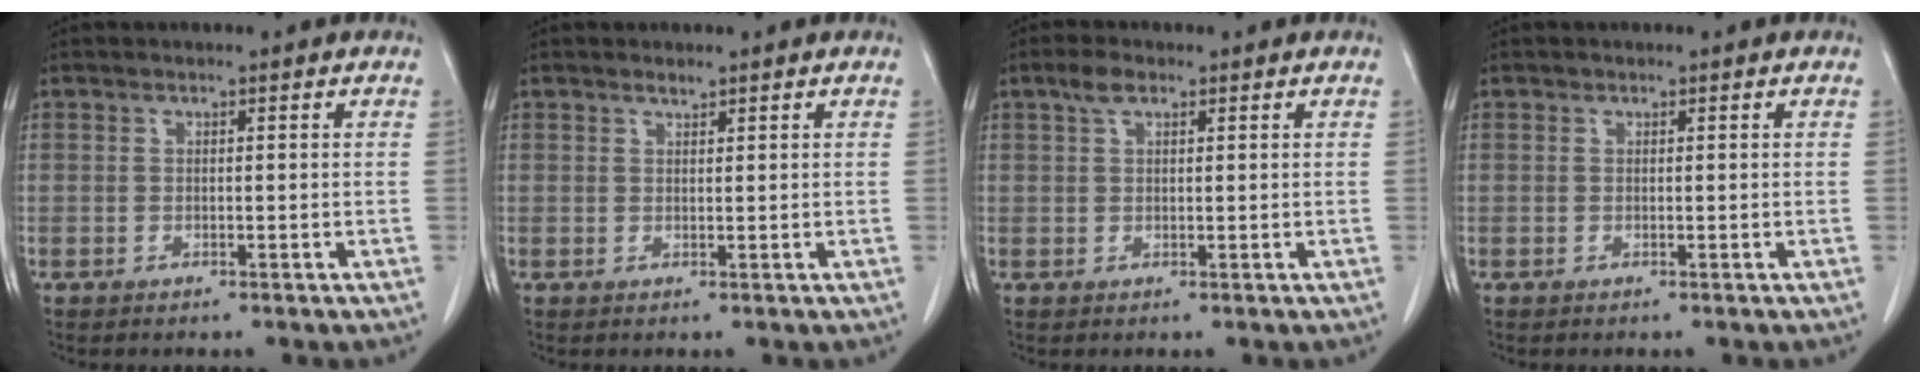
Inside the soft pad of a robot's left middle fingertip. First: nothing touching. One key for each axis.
{"total": 0.8, "fx": 0.7, "fy": 0.1, "fz": 0.3, "tx": -0.012, "ty": -0.003, "tz": 0.014}
{"total": 2.5, "fx": 1.5, "fy": 1.0, "fz": 1.6, "tx": -0.038, "ty": 0.009, "tz": 0.031}
{"total": 0.0}